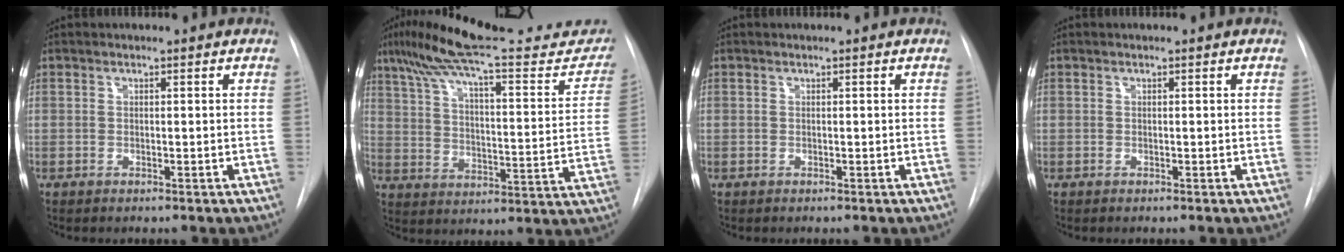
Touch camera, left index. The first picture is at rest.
{"total": 29.1, "force": [24.5, 5.0, 14.8], "torque": [-0.230, -0.017, 0.326]}
{"total": 0.0}
{"total": 0.0}